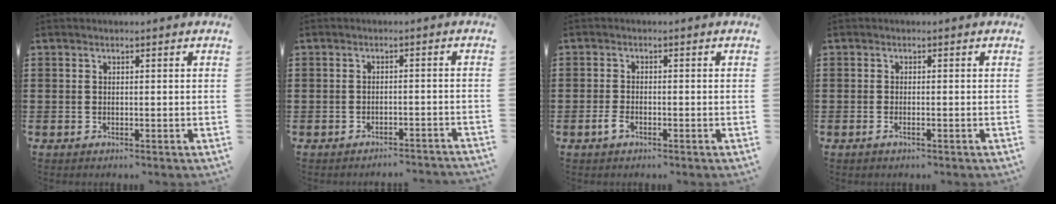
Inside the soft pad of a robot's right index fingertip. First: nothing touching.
{"total": 2.2, "force": [-2.2, 0.1, -0.1], "torque": [-0.004, 0.000, -0.047]}
{"total": 2.0, "force": [-1.2, 0.8, 1.4], "torque": [-0.042, -0.007, -0.026]}
{"total": 0.7, "force": [-0.4, 0.0, 0.6], "torque": [-0.013, -0.007, -0.005]}